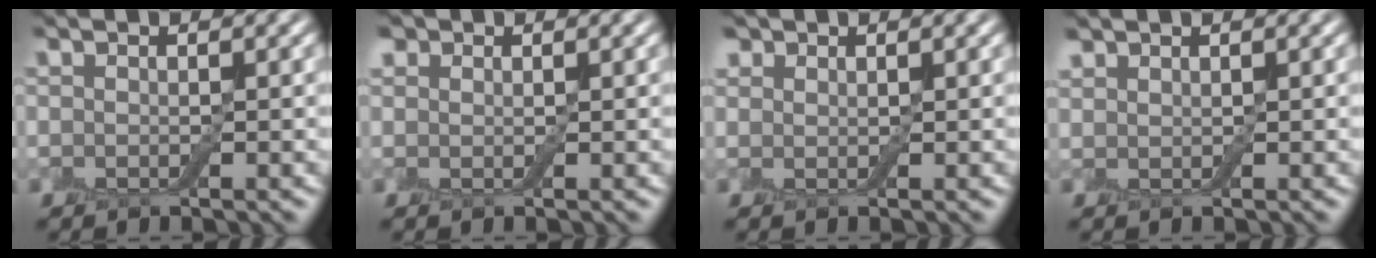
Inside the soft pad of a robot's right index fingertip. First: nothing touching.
{"total": 0.9, "force": [0.7, 0.6, 0.2], "torque": [-0.002, 0.003, 0.009]}
{"total": 1.1, "force": [0.9, 0.7, 0.1], "torque": [-0.002, 0.003, 0.015]}
{"total": 0.9, "force": [0.9, 0.3, 0.0], "torque": [-0.004, 0.004, 0.023]}